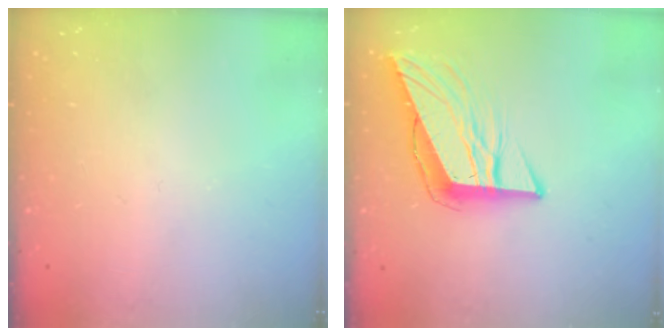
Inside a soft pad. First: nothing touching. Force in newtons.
{"total": 9.9, "press": 9.9, "slide": 0.8}